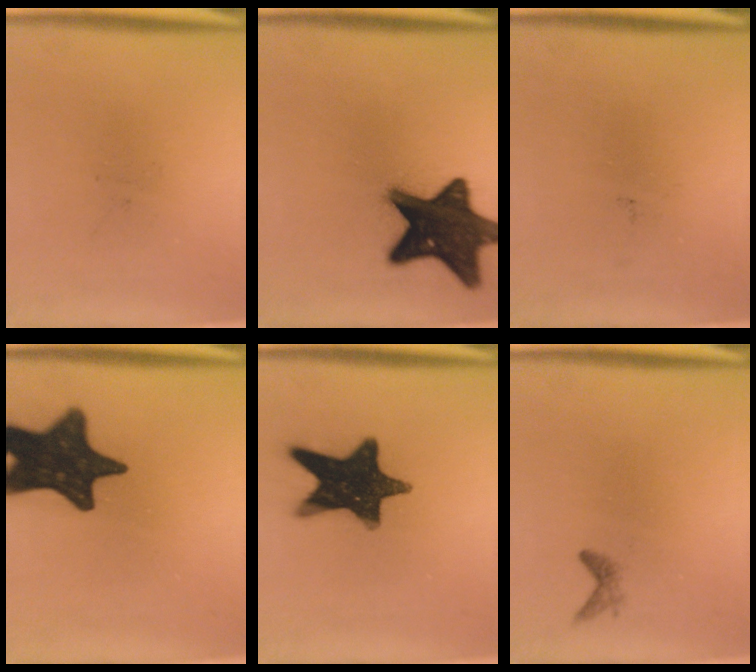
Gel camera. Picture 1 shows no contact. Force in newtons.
{"total": 17.7}
{"total": 0.0}
{"total": 18.2}
{"total": 16.6}
{"total": 0.9}